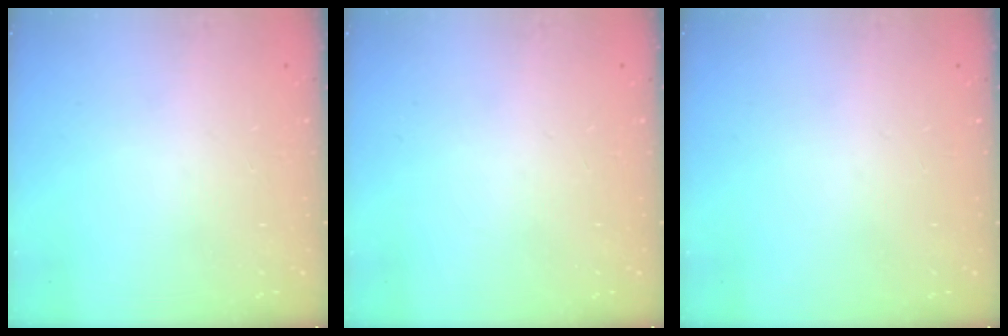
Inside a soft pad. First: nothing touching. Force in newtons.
{"total": 0.0}
{"total": 0.0}